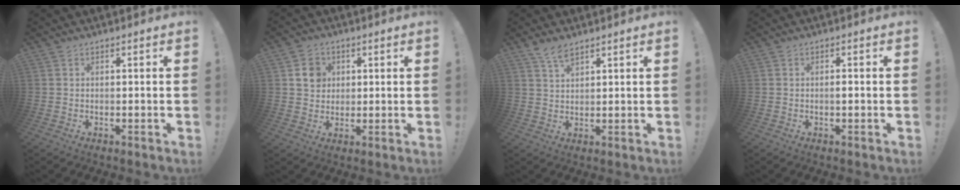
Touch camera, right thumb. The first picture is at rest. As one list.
[{"total": 6.8, "force": [2.4, 6.2, 1.8], "torque": [-0.005, -0.012, 0.044]}, {"total": 4.3, "force": [3.4, 1.3, 2.4], "torque": [-0.039, -0.020, 0.059]}, {"total": 1.0, "force": [-0.4, 0.1, 0.9], "torque": [-0.012, 0.000, -0.009]}]